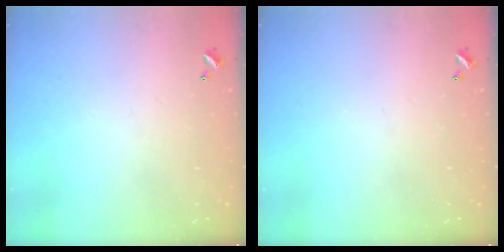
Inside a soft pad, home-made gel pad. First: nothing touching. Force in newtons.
{"total": 0.0}